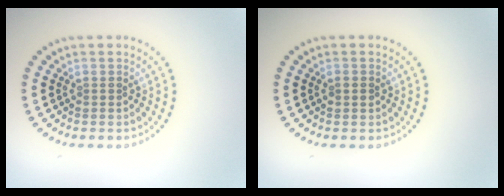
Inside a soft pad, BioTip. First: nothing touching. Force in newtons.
{"total": 1.0, "press": 1.0, "slide": 0.1}